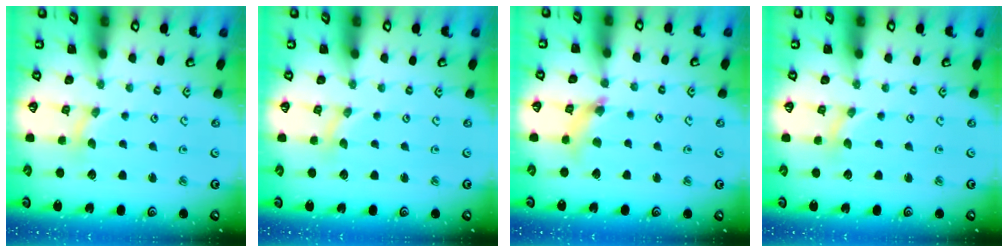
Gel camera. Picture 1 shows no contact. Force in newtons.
{"total": 0.0}
{"total": 5.9, "press": 5.9, "slide": 0.7}
{"total": 0.0}